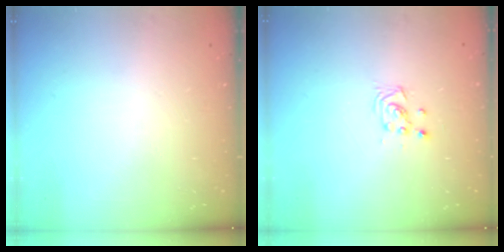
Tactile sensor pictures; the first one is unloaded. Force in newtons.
{"total": 3.0, "press": 2.9, "slide": 0.5}